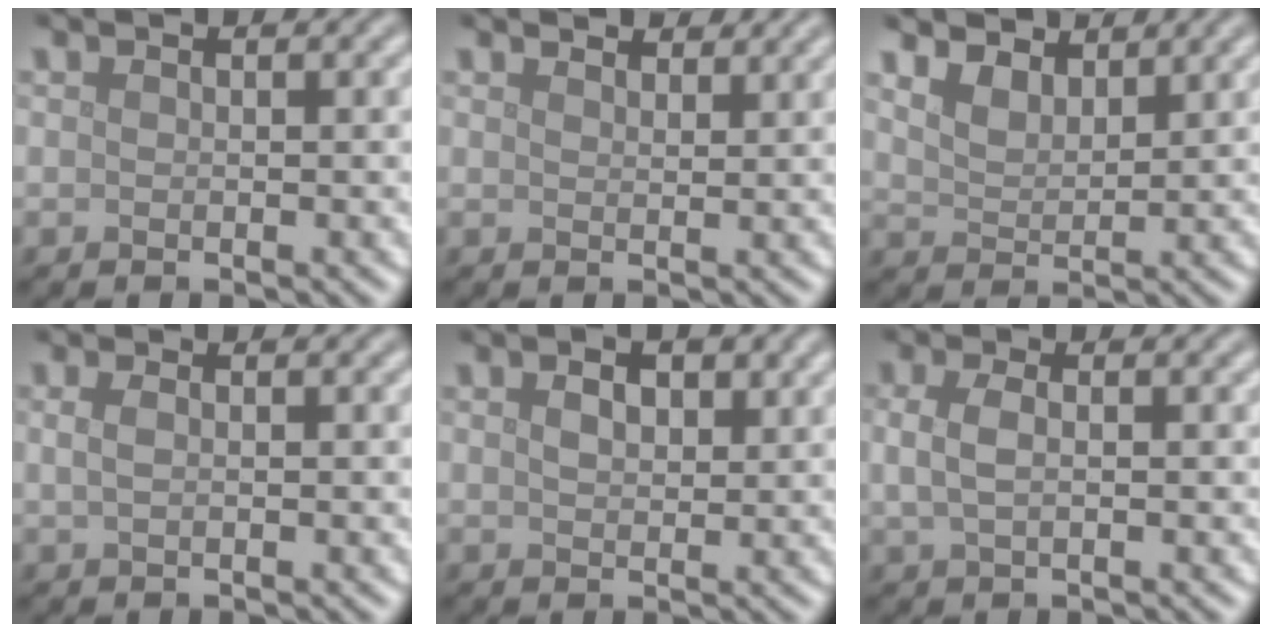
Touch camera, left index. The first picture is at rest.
{"total": 2.9, "force": [2.7, 0.6, 0.9], "torque": [-0.018, 0.006, 0.036]}
{"total": 4.5, "force": [3.8, 1.8, 1.7], "torque": [-0.053, 0.003, 0.058]}
{"total": 1.0, "force": [0.3, 0.5, 0.8], "torque": [-0.019, -0.002, 0.005]}
{"total": 2.7, "force": [1.2, 1.5, 1.9], "torque": [-0.031, 0.002, 0.021]}
{"total": 2.0, "force": [0.3, 1.0, 1.7], "torque": [-0.041, 0.003, 0.003]}